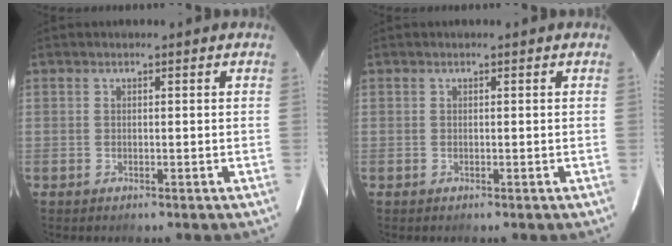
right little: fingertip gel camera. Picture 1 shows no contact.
{"total": 0.0}